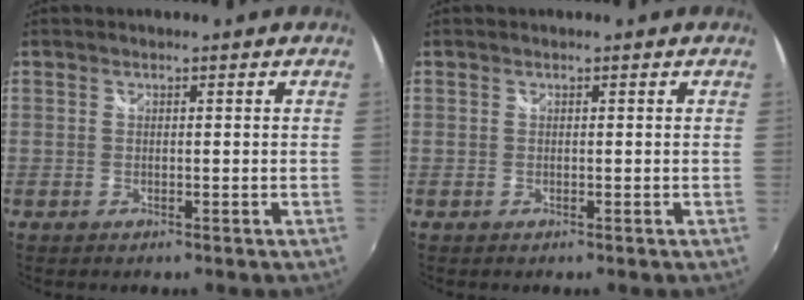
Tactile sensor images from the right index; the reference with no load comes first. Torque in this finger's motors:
{"motor_torque": [0.00, 0.00, 0.00, 0.00]}